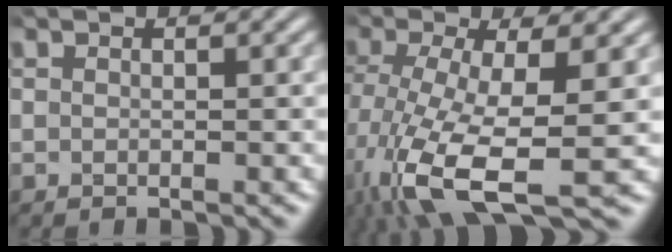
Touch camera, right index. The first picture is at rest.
{"total": 8.0, "force": [-3.0, 3.2, 6.7], "torque": [-0.145, -0.062, -0.013]}